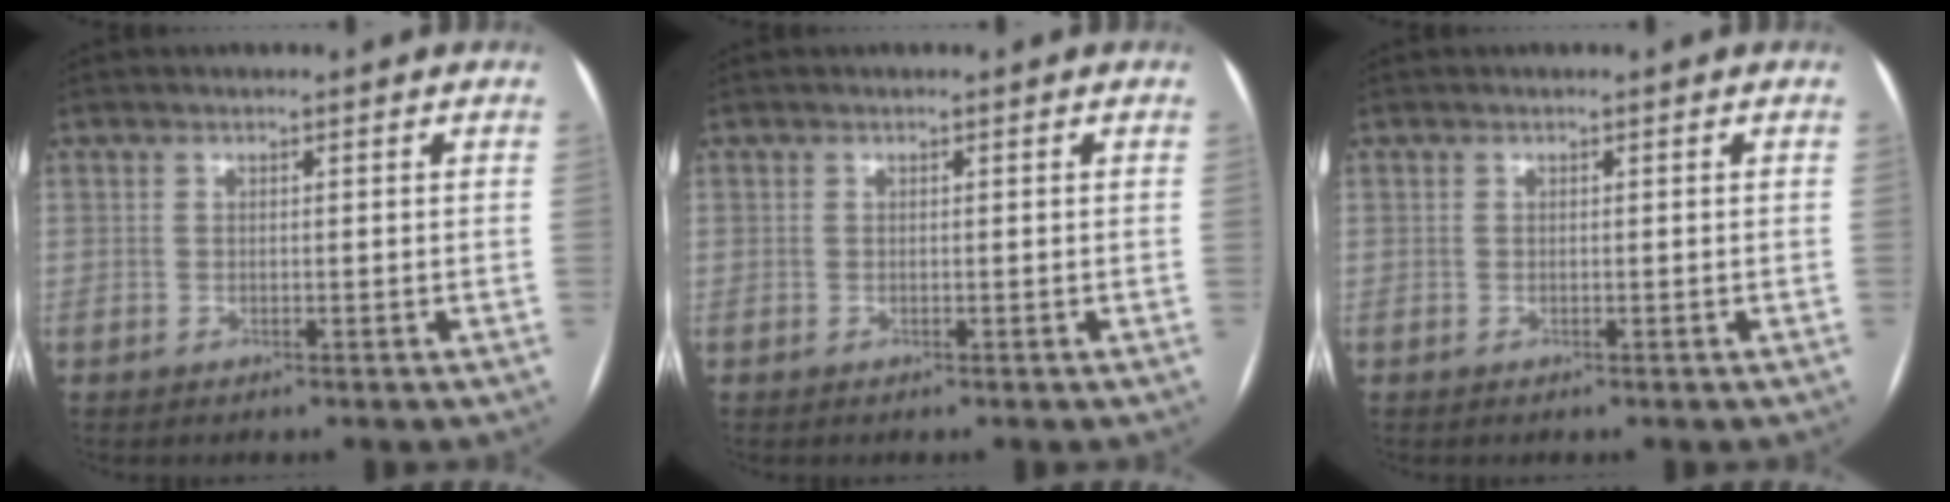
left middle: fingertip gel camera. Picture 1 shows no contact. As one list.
[{"total": 0.0}, {"total": 0.0}]